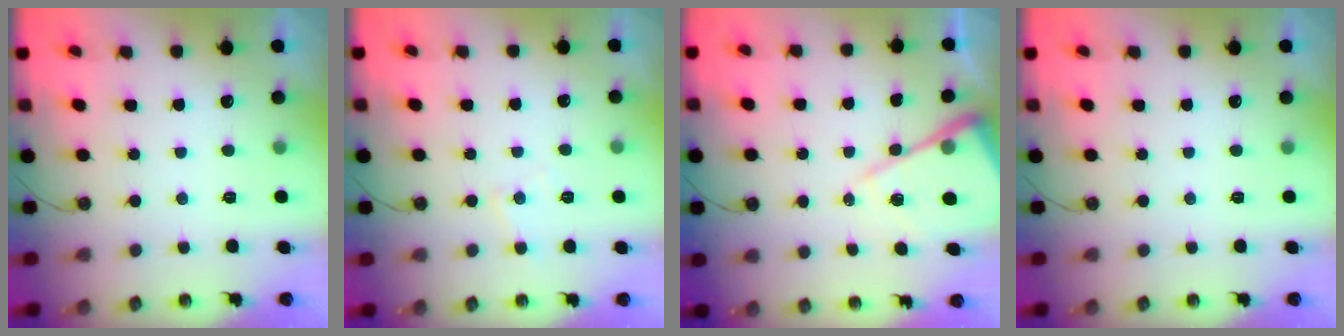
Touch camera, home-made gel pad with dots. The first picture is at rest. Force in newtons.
{"total": 5.7, "press": 5.7, "slide": 0.8}
{"total": 12.3, "press": 12.2, "slide": 1.1}
{"total": 0.0}